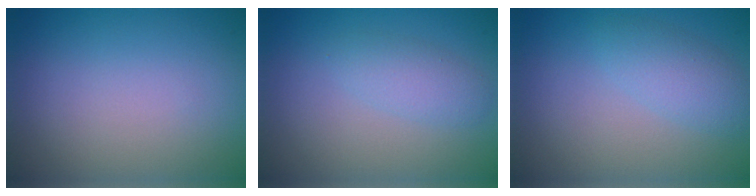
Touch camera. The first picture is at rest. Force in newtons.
{"total": 2.0, "press": 2.0, "slide": 0.1}
{"total": 2.5, "press": 2.5, "slide": 0.0}